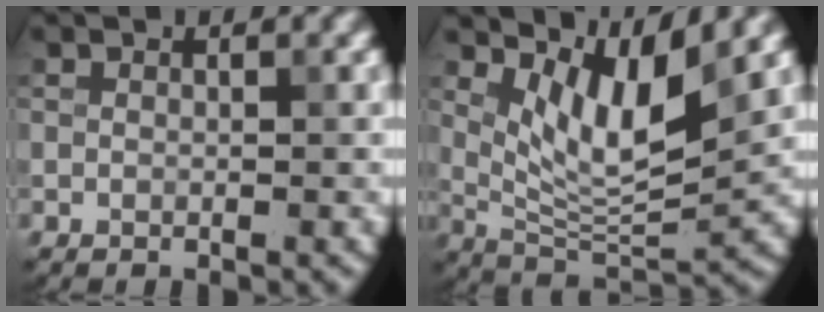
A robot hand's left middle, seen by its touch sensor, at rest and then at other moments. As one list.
[{"total": 6.3, "force": [3.0, 2.1, 5.1], "torque": [-0.093, -0.018, 0.058]}]